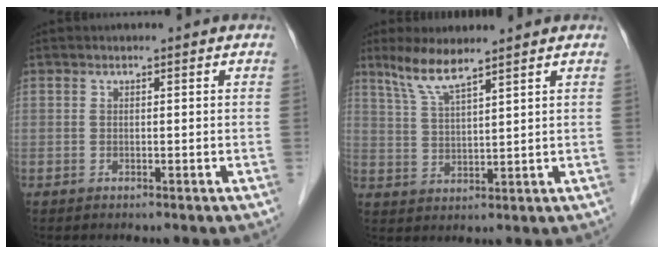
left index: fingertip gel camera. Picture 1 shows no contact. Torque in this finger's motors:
{"motor_torque": [0.24, -0.16, 0.25, 0.10]}